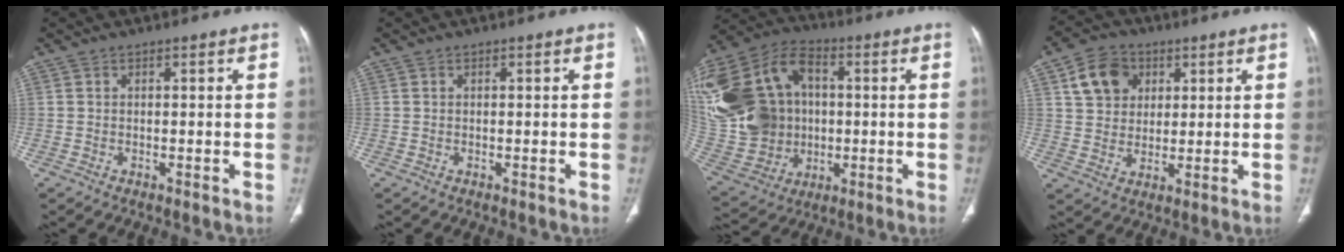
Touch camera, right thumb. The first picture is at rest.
{"total": 0.0}
{"total": 31.5, "force": [3.5, 24.3, 19.7], "torque": [-0.451, 0.052, 0.084]}
{"total": 9.5, "force": [3.8, 7.5, 4.4], "torque": [-0.053, -0.004, 0.068]}